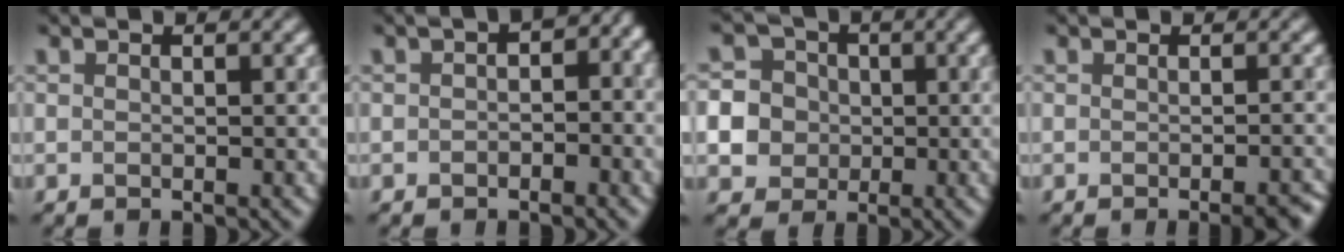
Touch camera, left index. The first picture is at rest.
{"total": 3.1, "force": [-0.4, 1.9, 2.4], "torque": [-0.024, 0.006, -0.015]}
{"total": 9.1, "force": [-1.4, 8.7, 2.5], "torque": [-0.071, 0.001, -0.044]}
{"total": 3.4, "force": [-2.3, 0.9, 2.4], "torque": [-0.023, 0.005, -0.025]}